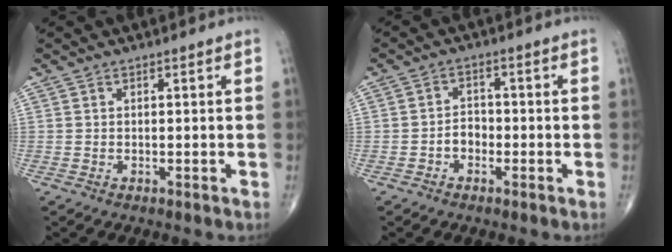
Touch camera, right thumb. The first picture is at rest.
{"total": 3.1, "force": [-1.3, 2.4, 1.6], "torque": [-0.011, 0.015, -0.028]}